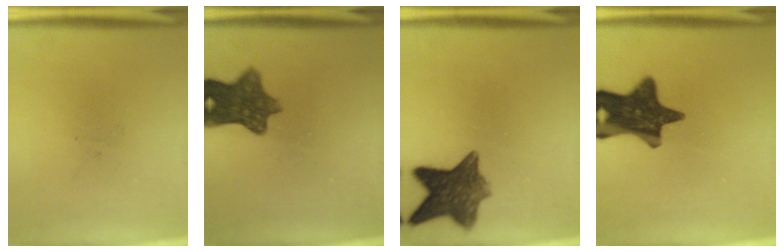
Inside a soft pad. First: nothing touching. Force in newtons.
{"total": 9.0}
{"total": 9.7}
{"total": 14.7}